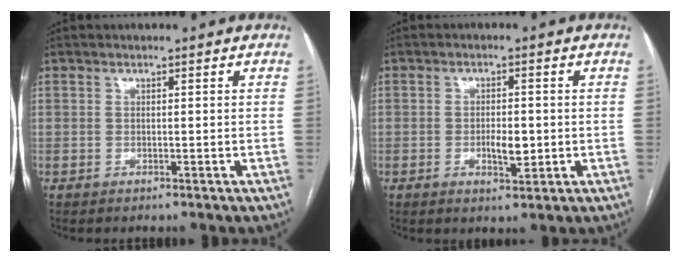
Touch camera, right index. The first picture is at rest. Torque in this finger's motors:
{"motor_torque": [0.05, -0.04, 0.05, 0.00]}